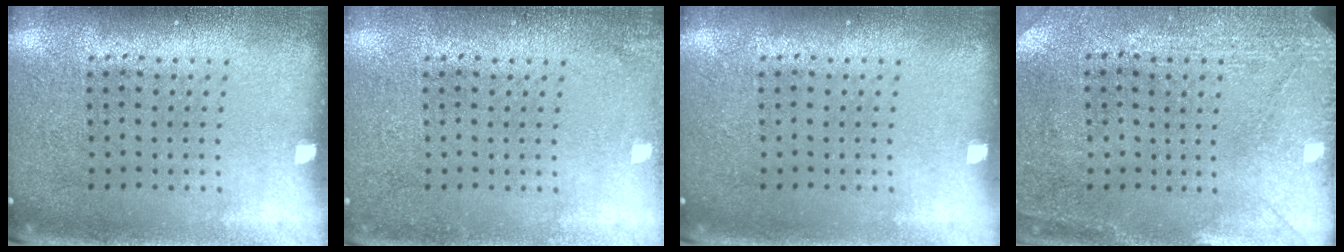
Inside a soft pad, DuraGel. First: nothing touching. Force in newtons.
{"total": 1.3, "press": 1.3, "slide": 0.1}
{"total": 0.0}
{"total": 2.9, "press": 2.3, "slide": 1.8}